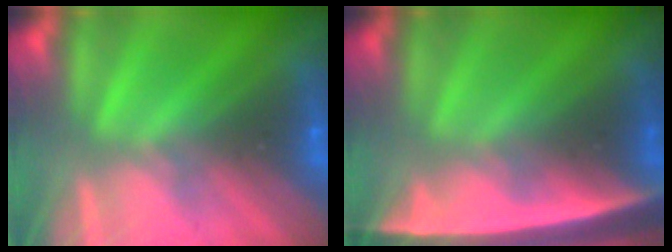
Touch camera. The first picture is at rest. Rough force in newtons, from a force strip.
{"total": 11.3}